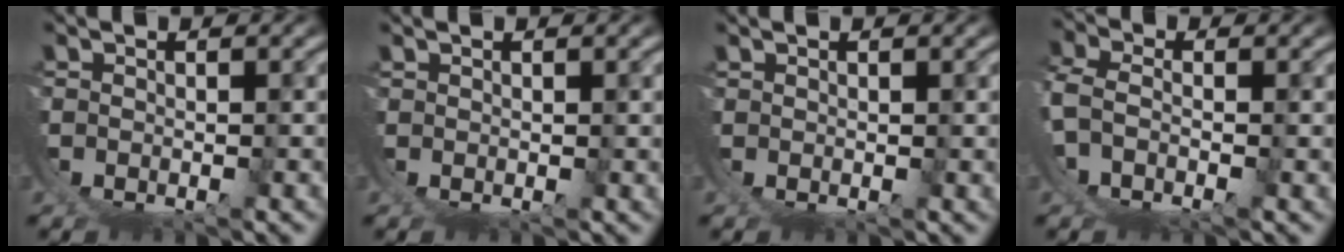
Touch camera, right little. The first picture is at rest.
{"total": 0.0}
{"total": 0.0}
{"total": 3.3, "force": [-1.1, 1.6, 2.7], "torque": [-0.068, -0.014, -0.016]}